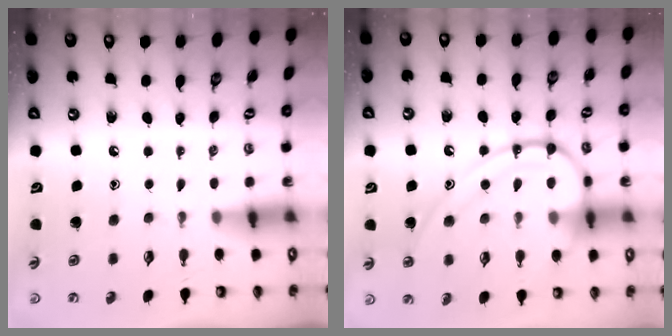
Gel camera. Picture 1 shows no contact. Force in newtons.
{"total": 15.2, "press": 15.1, "slide": 1.5}